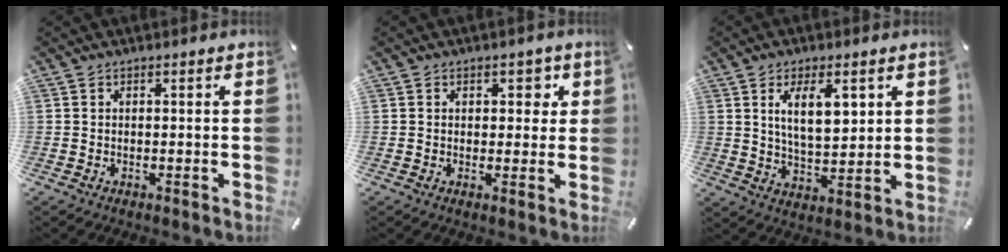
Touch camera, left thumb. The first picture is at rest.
{"total": 3.7, "force": [1.1, 2.8, 2.2], "torque": [-0.008, -0.006, 0.007]}
{"total": 9.6, "force": [4.1, 4.5, 7.5], "torque": [-0.118, -0.012, 0.065]}